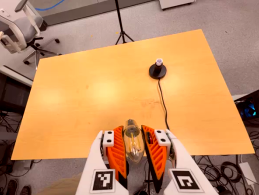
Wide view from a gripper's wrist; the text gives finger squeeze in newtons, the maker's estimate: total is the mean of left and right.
{"total": 20.6, "left": 22.4, "right": 18.8}